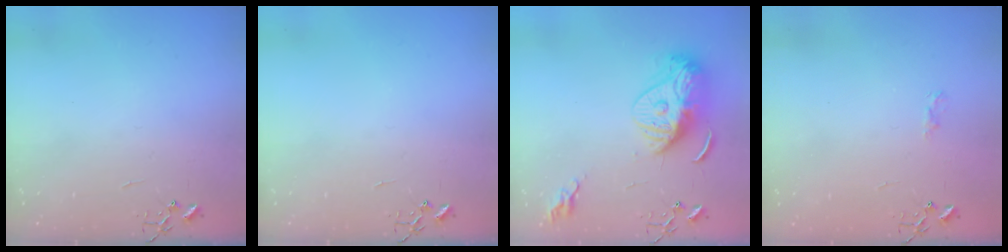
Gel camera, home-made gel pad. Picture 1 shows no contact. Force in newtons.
{"total": 0.0}
{"total": 15.5, "press": 15.4, "slide": 1.3}
{"total": 5.6, "press": 5.6, "slide": 0.6}